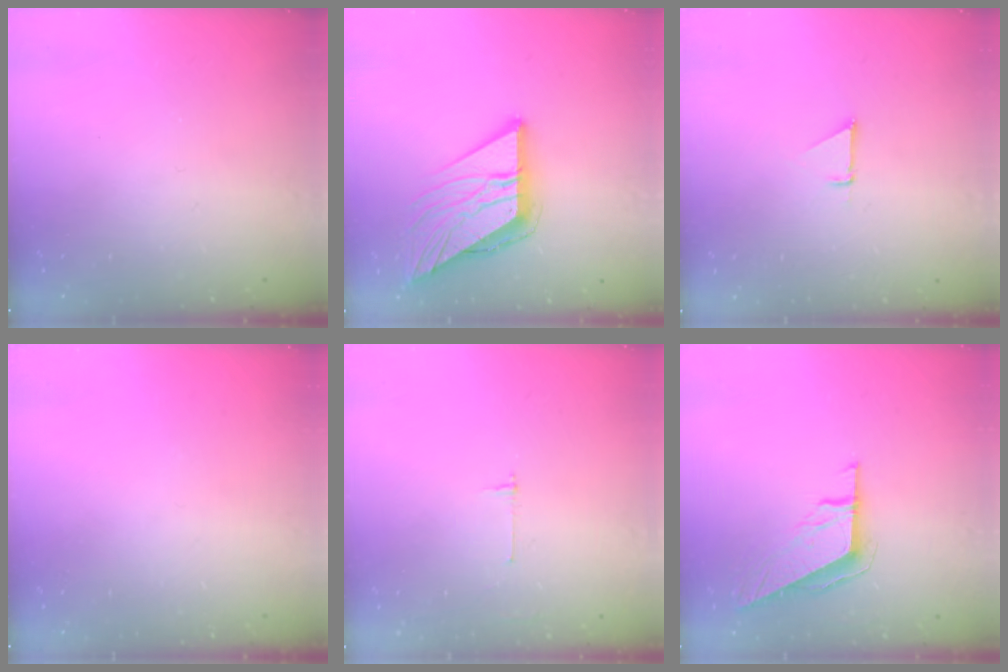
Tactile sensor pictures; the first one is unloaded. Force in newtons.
{"total": 12.8, "press": 12.7, "slide": 1.5}
{"total": 1.5, "press": 1.5, "slide": 0.0}
{"total": 0.0}
{"total": 2.7, "press": 2.7, "slide": 0.3}
{"total": 8.6, "press": 8.6, "slide": 0.2}